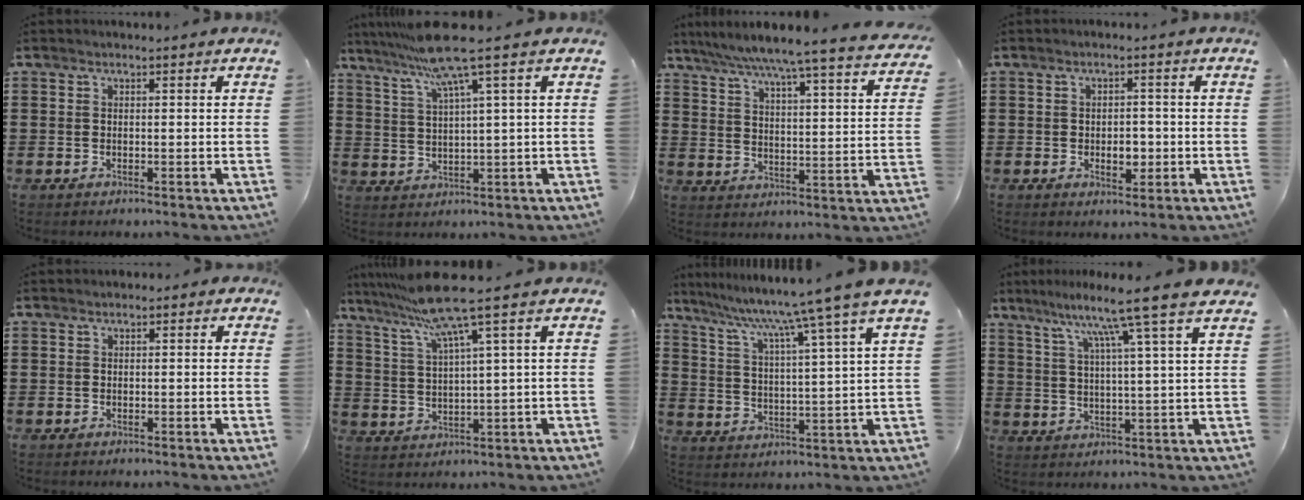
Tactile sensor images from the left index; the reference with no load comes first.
{"total": 9.0, "force": [5.5, -0.7, 7.1], "torque": [-0.160, -0.023, 0.092]}
{"total": 6.2, "force": [5.4, -1.2, 2.8], "torque": [-0.074, -0.046, 0.083]}
{"total": 3.3, "force": [-0.8, 2.1, 2.5], "torque": [-0.042, 0.002, -0.019]}
{"total": 0.7, "force": [-0.4, 0.6, 0.1], "torque": [-0.004, 0.001, -0.009]}
{"total": 9.4, "force": [5.9, -0.6, 7.3], "torque": [-0.176, -0.030, 0.094]}
{"total": 8.4, "force": [6.9, -2.0, 4.4], "torque": [-0.113, -0.047, 0.104]}
{"total": 9.1, "force": [6.5, -1.6, 6.1], "torque": [-0.135, -0.029, 0.099]}